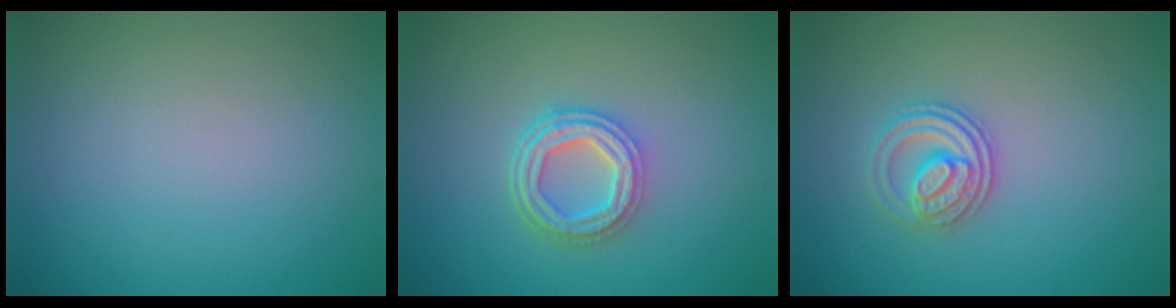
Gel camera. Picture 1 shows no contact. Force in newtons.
{"total": 4.3, "press": 3.3, "slide": 2.8}
{"total": 2.8, "press": 2.6, "slide": 1.1}